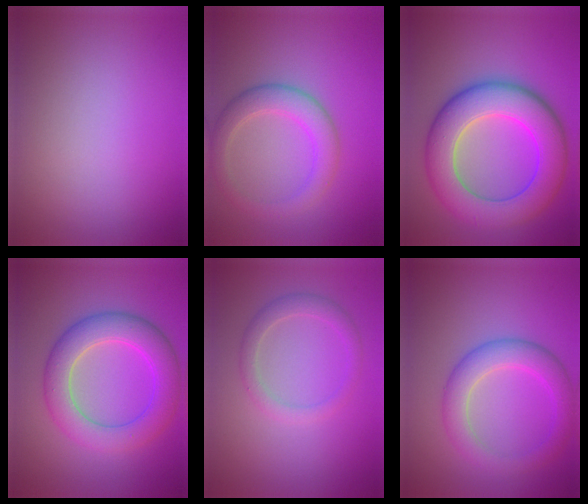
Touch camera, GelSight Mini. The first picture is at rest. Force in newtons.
{"total": 3.8, "press": 3.8, "slide": 0.2}
{"total": 9.7, "press": 9.7, "slide": 0.1}
{"total": 6.2, "press": 6.2, "slide": 0.3}
{"total": 2.1, "press": 2.1, "slide": 0.2}
{"total": 4.3, "press": 4.3, "slide": 0.3}